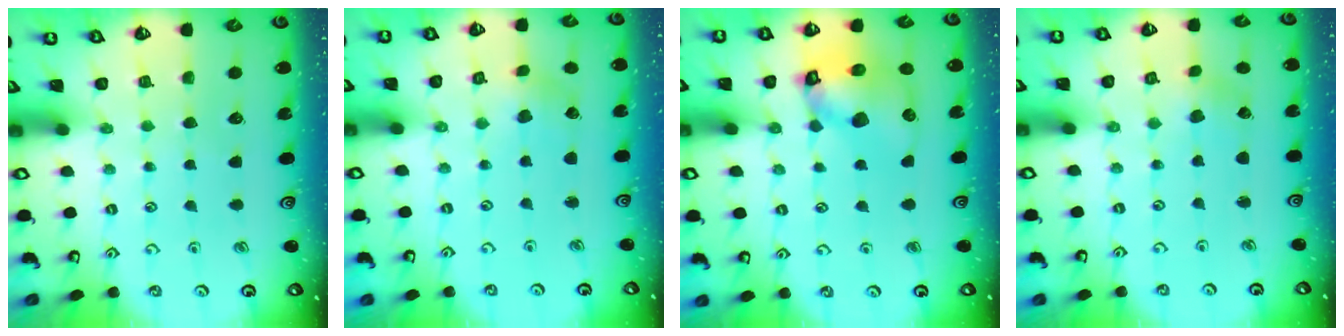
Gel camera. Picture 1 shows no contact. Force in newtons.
{"total": 1.3, "press": 1.3, "slide": 0.1}
{"total": 13.3, "press": 13.1, "slide": 1.8}
{"total": 0.6, "press": 0.6, "slide": 0.1}